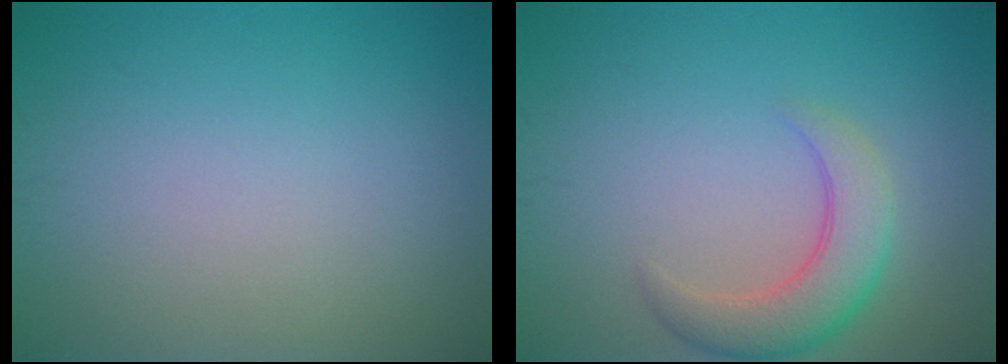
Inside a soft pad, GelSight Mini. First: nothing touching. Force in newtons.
{"total": 4.2, "press": 4.2, "slide": 0.4}